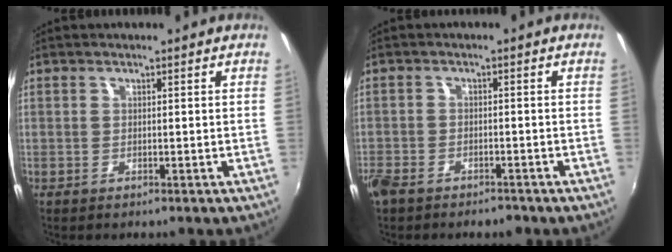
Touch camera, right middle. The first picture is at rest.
{"total": 7.0, "force": [-5.3, 3.5, 3.0], "torque": [-0.089, -0.017, -0.094]}